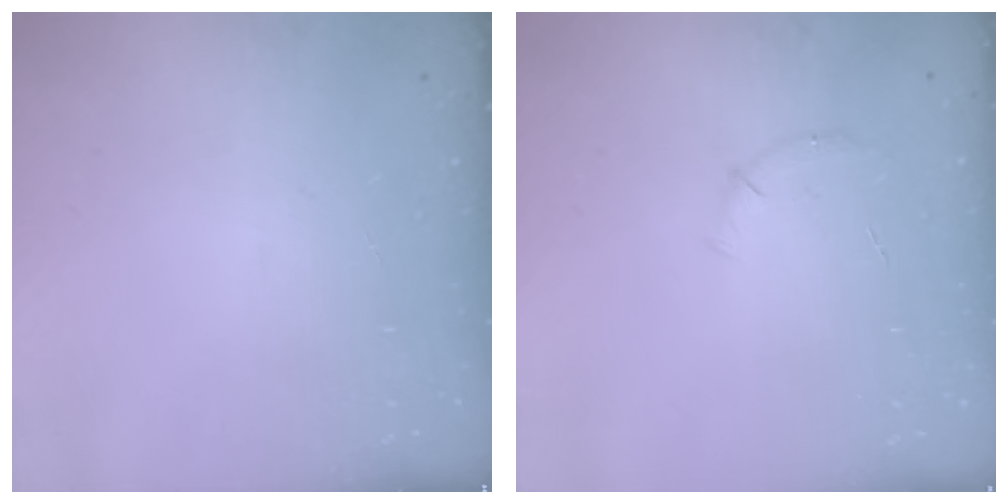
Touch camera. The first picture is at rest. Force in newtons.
{"total": 5.5, "press": 5.2, "slide": 1.6}